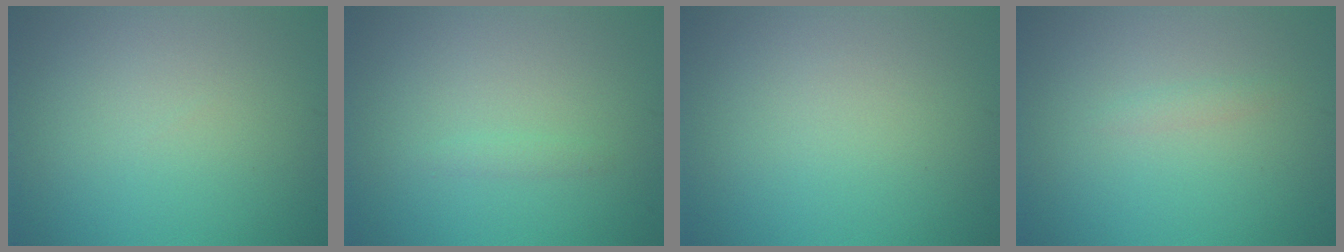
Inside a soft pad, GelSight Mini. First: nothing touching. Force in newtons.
{"total": 0.6, "press": 0.6, "slide": 0.1}
{"total": 0.0}
{"total": 0.7, "press": 0.6, "slide": 0.1}